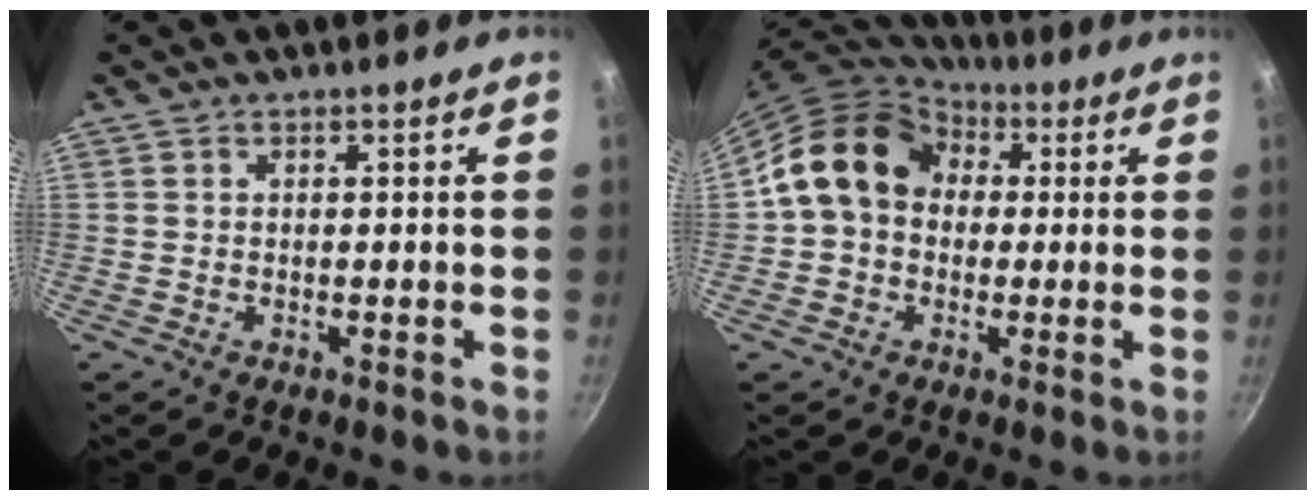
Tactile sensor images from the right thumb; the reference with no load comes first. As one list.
[{"total": 14.9, "force": [2.3, 12.0, 8.5], "torque": [-0.120, 0.034, 0.023]}]